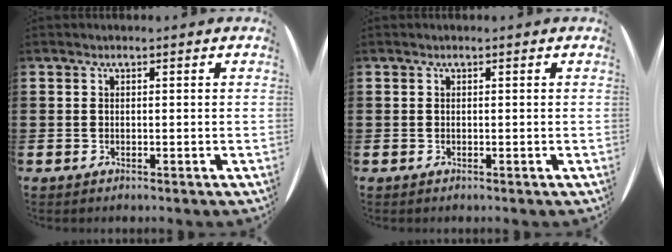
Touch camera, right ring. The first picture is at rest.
{"total": 0.0}